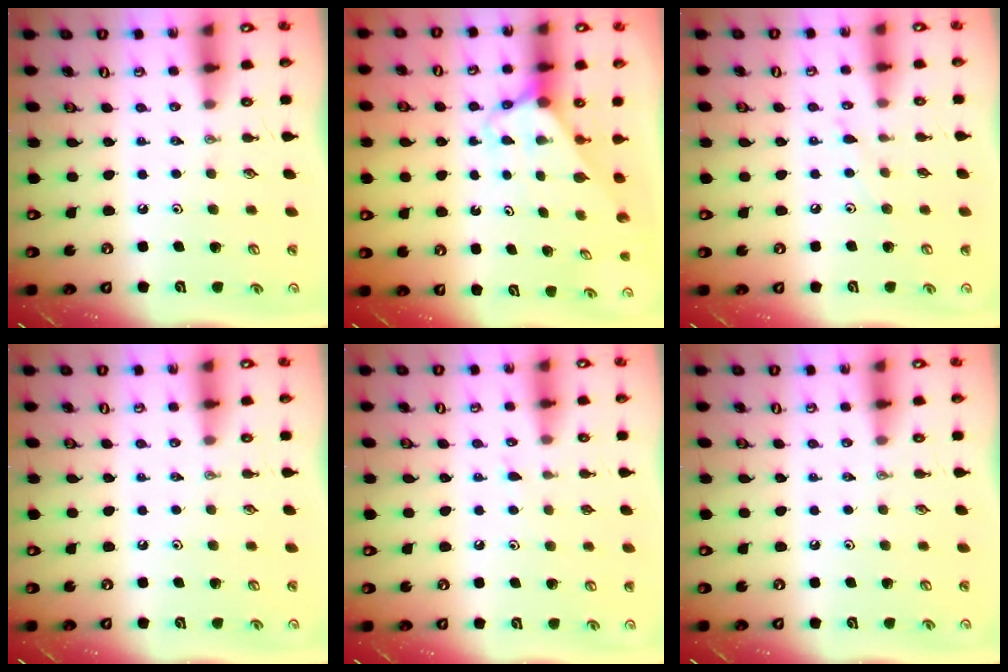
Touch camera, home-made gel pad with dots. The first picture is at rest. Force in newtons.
{"total": 2.8, "press": 2.8, "slide": 0.2}
{"total": 5.8, "press": 5.8, "slide": 0.7}
{"total": 0.0}
{"total": 4.7, "press": 4.7, "slide": 0.5}
{"total": 0.0}